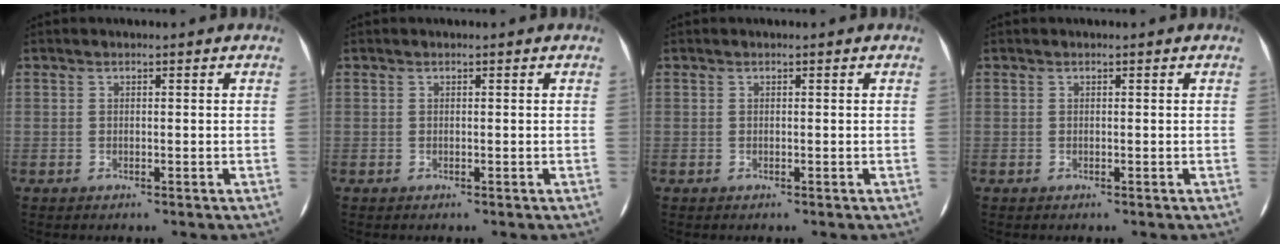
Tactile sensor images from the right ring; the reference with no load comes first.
{"total": 0.0}
{"total": 0.0}
{"total": 0.0}